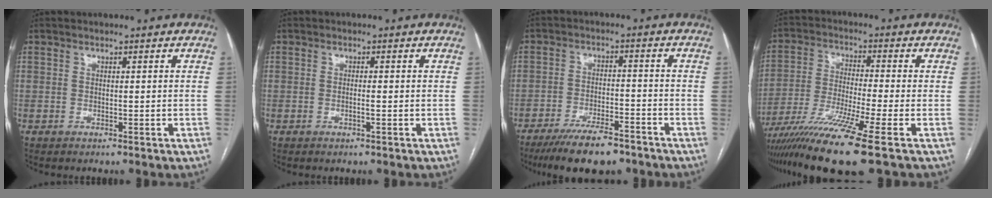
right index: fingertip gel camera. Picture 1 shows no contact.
{"total": 1.1, "force": [-0.3, 0.0, 1.1], "torque": [-0.021, 0.000, -0.005]}
{"total": 10.7, "force": [-8.4, 3.0, 6.0], "torque": [-0.096, -0.013, -0.139]}
{"total": 13.0, "force": [-8.7, -1.6, 9.5], "torque": [-0.184, -0.034, -0.156]}